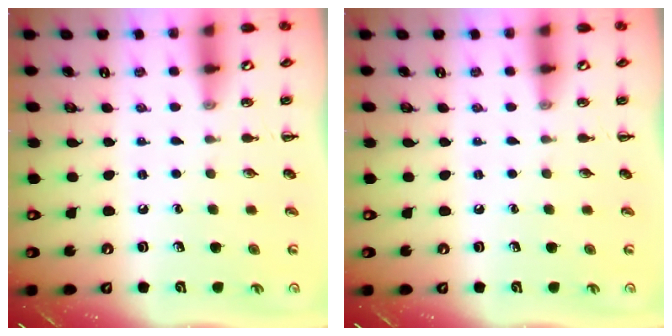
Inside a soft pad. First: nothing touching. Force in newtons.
{"total": 0.0}